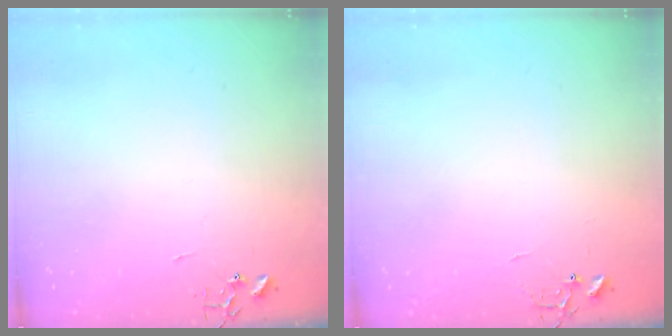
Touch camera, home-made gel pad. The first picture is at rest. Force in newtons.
{"total": 5.8, "press": 5.8, "slide": 0.5}